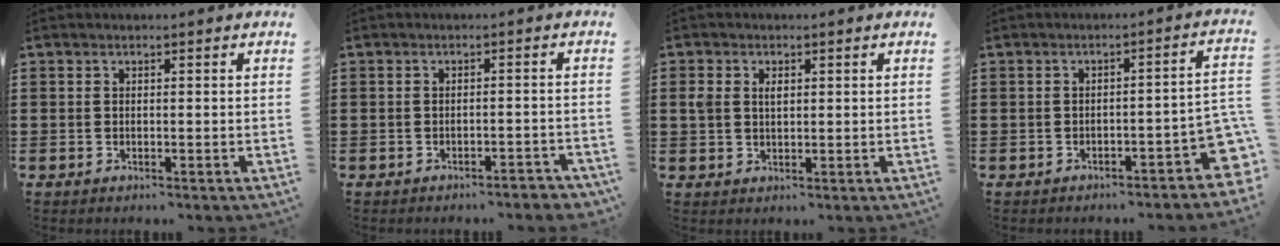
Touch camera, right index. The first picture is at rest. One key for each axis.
{"total": 2.1, "fx": -2.0, "fy": 0.0, "fz": 0.6, "tx": -0.014, "ty": -0.002, "tz": -0.040}
{"total": 2.2, "fx": 0.6, "fy": 1.4, "fz": 1.5, "tx": -0.034, "ty": 0.008, "tz": 0.011}
{"total": 4.1, "fx": -2.6, "fy": 0.8, "fz": 3.0, "tx": -0.051, "ty": -0.003, "tz": -0.048}